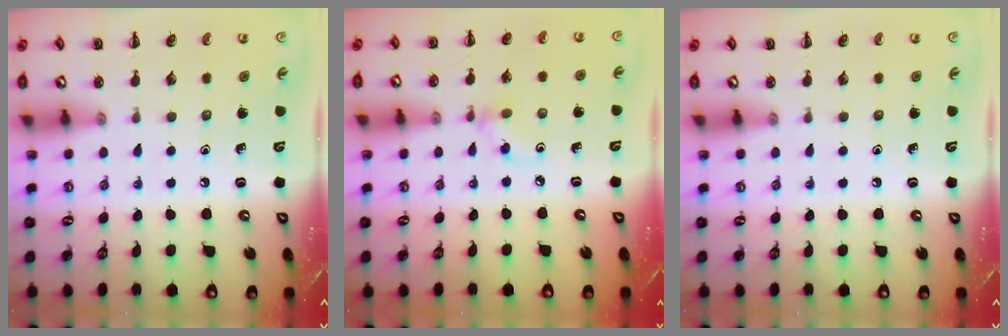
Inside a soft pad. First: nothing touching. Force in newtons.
{"total": 3.4, "press": 3.3, "slide": 0.8}
{"total": 0.0}